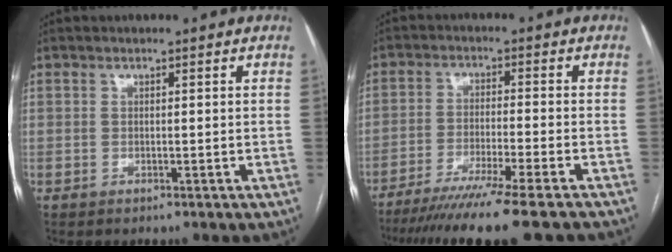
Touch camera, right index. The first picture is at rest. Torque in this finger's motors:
{"motor_torque": [1.22, -0.91, 0.74, 0.18]}